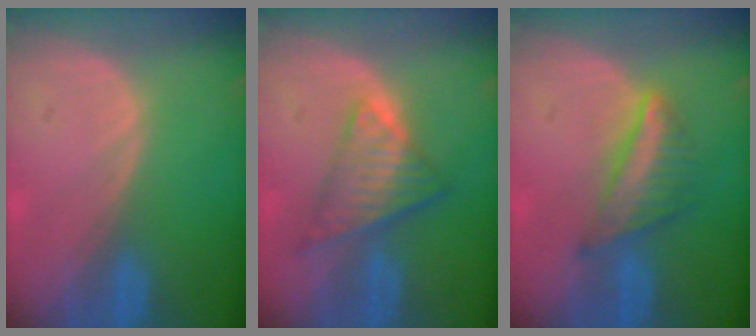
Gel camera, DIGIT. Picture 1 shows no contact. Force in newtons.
{"total": 7.6, "press": 6.4, "slide": 4.1}
{"total": 6.2, "press": 5.9, "slide": 2.0}